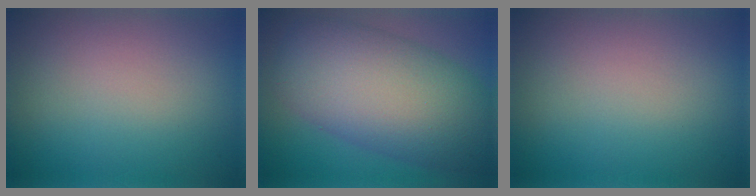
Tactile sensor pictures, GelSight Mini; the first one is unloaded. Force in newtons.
{"total": 11.8, "press": 11.8, "slide": 0.3}
{"total": 0.0}